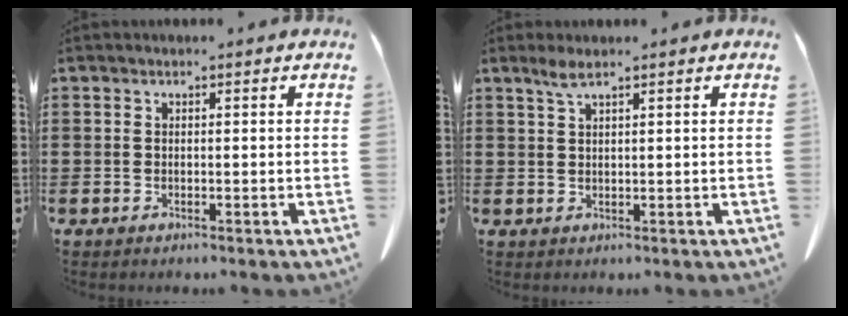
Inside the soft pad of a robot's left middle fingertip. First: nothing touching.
{"total": 2.2, "force": [1.5, 0.2, 1.6], "torque": [-0.036, 0.002, 0.026]}